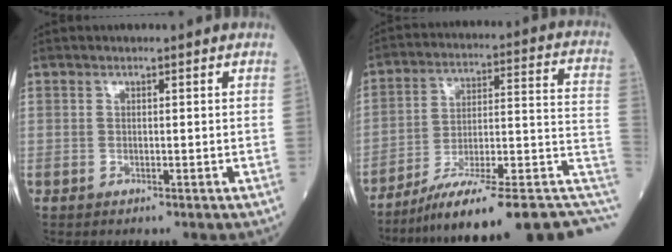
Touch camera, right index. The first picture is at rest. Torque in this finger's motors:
{"motor_torque": [-0.69, -1.45, 0.64, 0.12]}